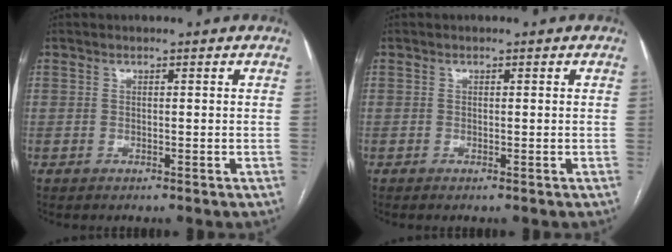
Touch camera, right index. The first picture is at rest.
{"total": 0.0}